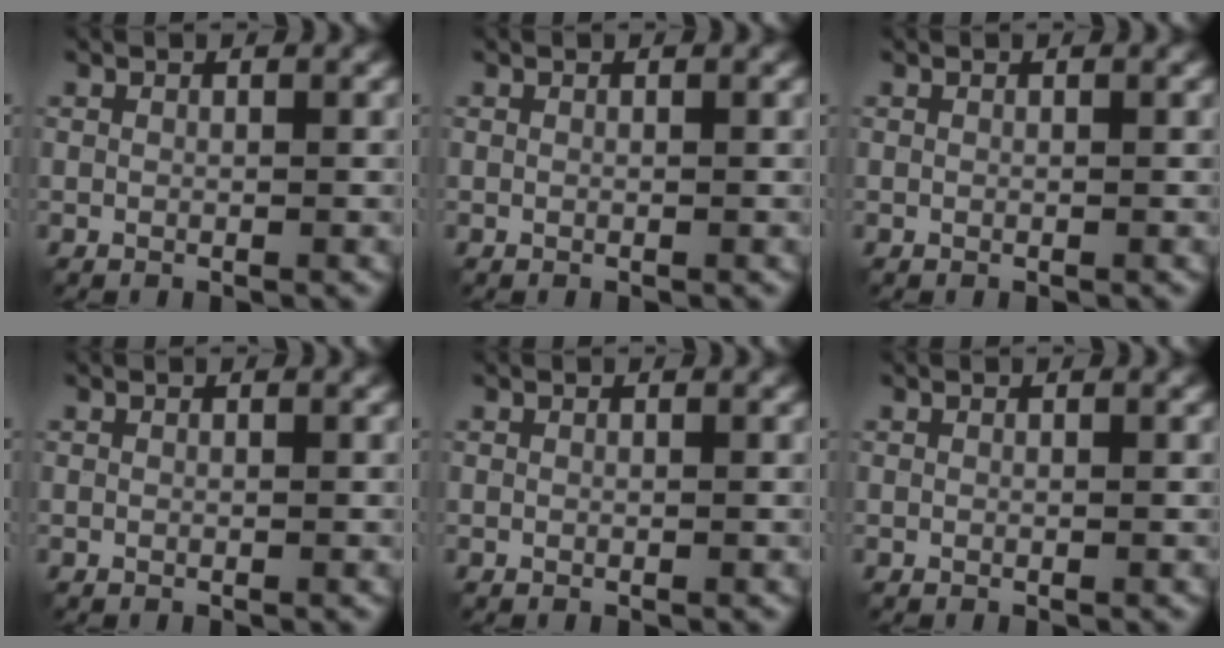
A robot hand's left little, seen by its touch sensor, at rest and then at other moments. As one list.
[{"total": 0.0}, {"total": 0.0}, {"total": 0.0}, {"total": 0.0}, {"total": 0.0}]